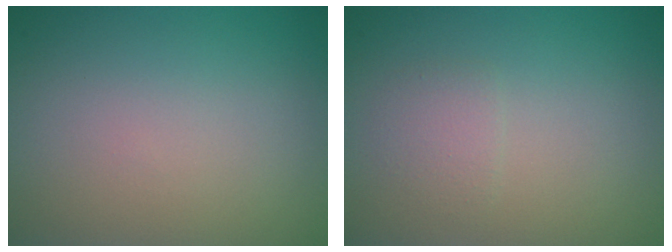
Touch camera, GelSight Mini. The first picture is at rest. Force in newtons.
{"total": 1.3, "press": 1.3, "slide": 0.1}